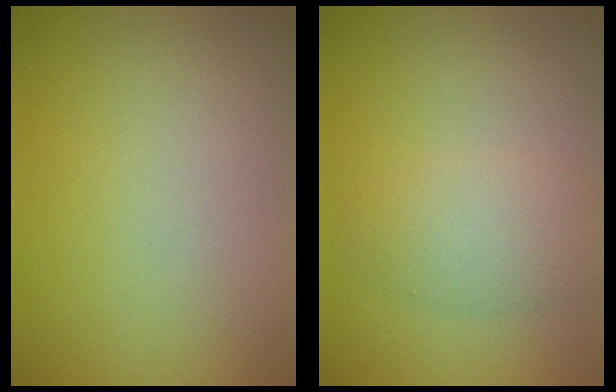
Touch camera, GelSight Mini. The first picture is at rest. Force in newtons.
{"total": 3.1, "press": 3.1, "slide": 0.0}